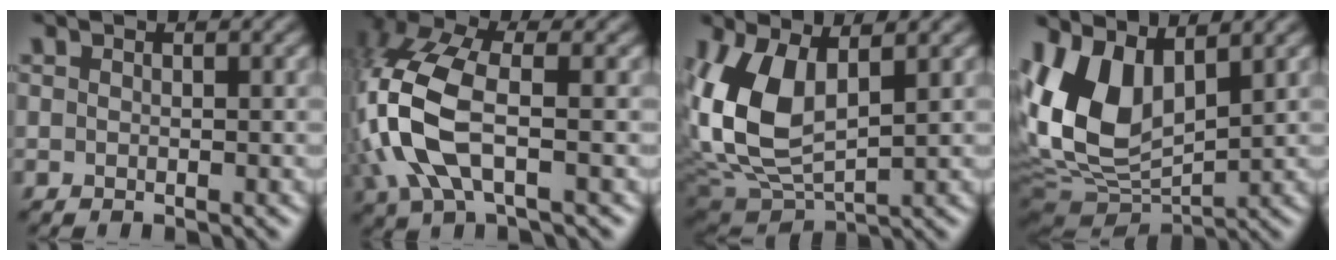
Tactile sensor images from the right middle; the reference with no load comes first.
{"total": 9.2, "force": [-1.2, 4.3, 8.0], "torque": [-0.208, 0.013, -0.035]}
{"total": 8.7, "force": [2.2, 4.8, 7.0], "torque": [-0.180, -0.004, 0.043]}
{"total": 10.4, "force": [2.1, 6.1, 8.1], "torque": [-0.175, -0.004, 0.035]}